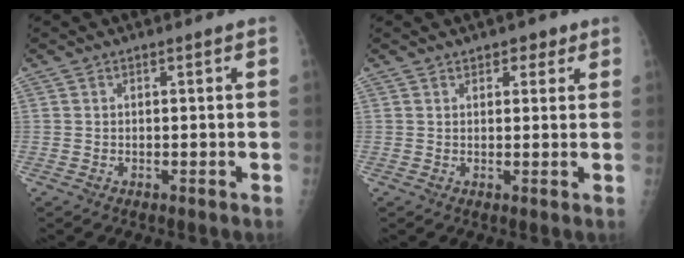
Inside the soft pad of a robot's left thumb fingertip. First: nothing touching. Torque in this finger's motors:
{"motor_torque": [-0.45, -0.08, -0.41, -0.32, 0.04]}